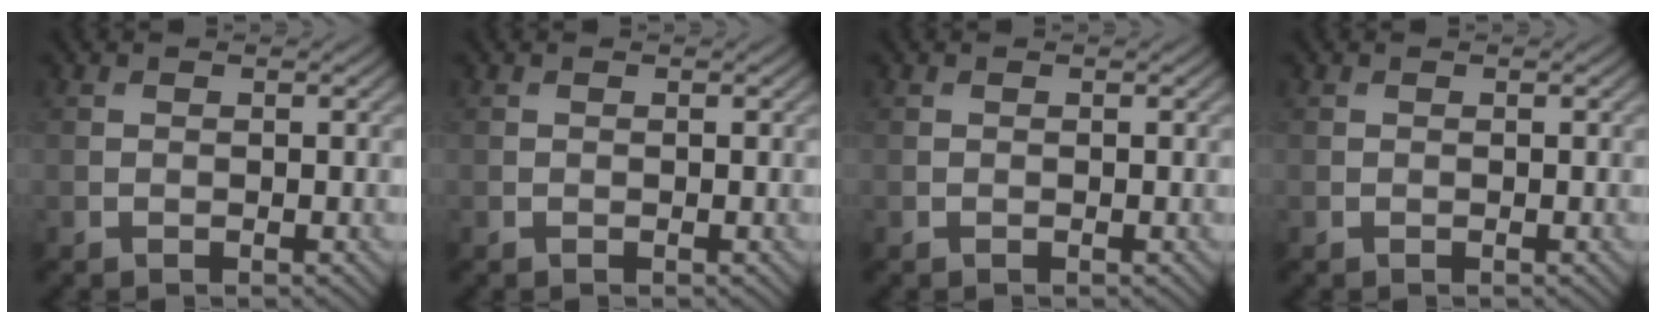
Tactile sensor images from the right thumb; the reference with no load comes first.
{"total": 0.0}
{"total": 0.0}
{"total": 0.0}